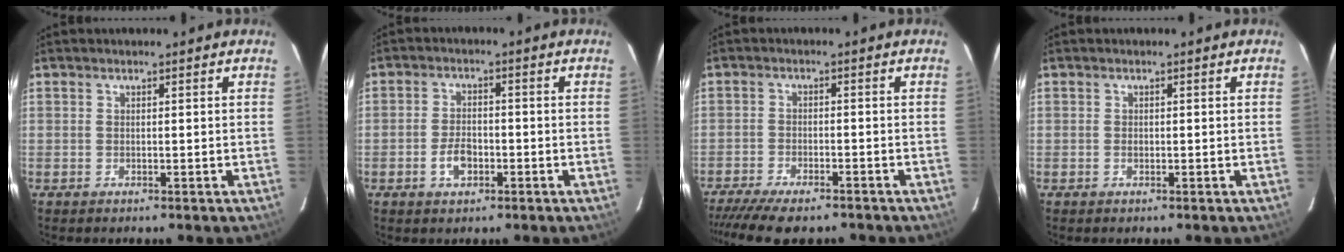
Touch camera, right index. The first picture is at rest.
{"total": 4.5, "force": [-1.9, 2.7, 3.2], "torque": [-0.066, 0.003, -0.031]}
{"total": 11.9, "force": [-9.9, 3.0, 5.9], "torque": [-0.137, -0.033, -0.163]}
{"total": 0.6, "force": [-0.1, 0.5, 0.2], "torque": [-0.003, -0.001, -0.001]}